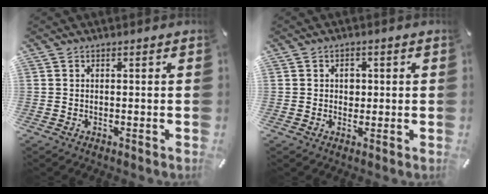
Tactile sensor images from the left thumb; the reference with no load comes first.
{"total": 2.8, "force": [0.2, 2.4, 1.5], "torque": [-0.008, -0.003, -0.004]}